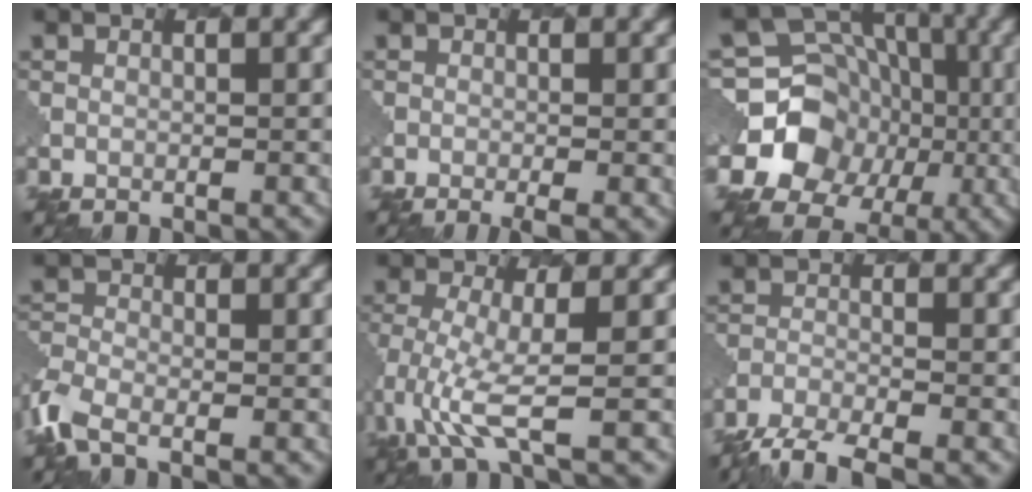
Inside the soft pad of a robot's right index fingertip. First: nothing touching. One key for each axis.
{"total": 2.1, "fx": -0.7, "fy": 0.6, "fz": 1.8, "tx": -0.030, "ty": -0.004, "tz": -0.011}
{"total": 10.4, "fx": -1.5, "fy": 9.6, "fz": 3.7, "tx": -0.063, "ty": 0.010, "tz": -0.047}
{"total": 3.4, "fx": -2.4, "fy": 1.4, "fz": 2.1, "tx": -0.055, "ty": -0.011, "tz": -0.061}
{"total": 4.7, "fx": -1.6, "fy": 1.1, "fz": 4.3, "tx": -0.106, "ty": -0.019, "tz": -0.036}
{"total": 4.3, "fx": -3.8, "fy": 0.8, "fz": 1.9, "tx": -0.037, "ty": -0.013, "tz": -0.075}